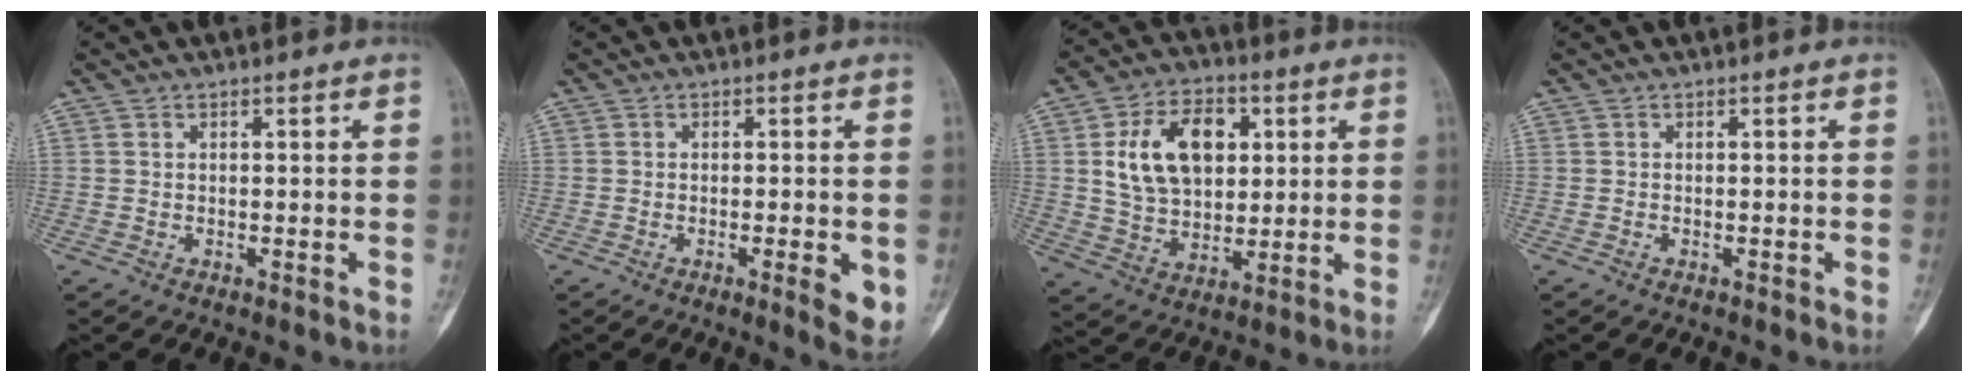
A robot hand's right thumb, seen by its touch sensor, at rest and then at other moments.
{"total": 4.8, "force": [-1.2, 1.3, 4.4], "torque": [-0.058, -0.009, -0.015]}
{"total": 15.1, "force": [3.7, 10.1, 10.6], "torque": [-0.149, -0.004, 0.067]}
{"total": 0.0}